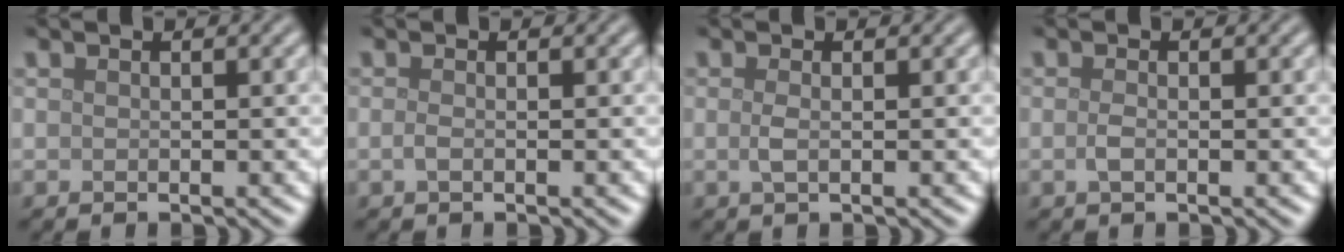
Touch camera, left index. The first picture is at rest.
{"total": 0.8, "force": [-0.3, 0.3, 0.7], "torque": [-0.016, -0.002, -0.007]}
{"total": 1.2, "force": [0.0, 0.4, 1.1], "torque": [-0.025, -0.001, -0.001]}
{"total": 1.0, "force": [-0.2, 0.4, 0.9], "torque": [-0.022, -0.002, -0.006]}